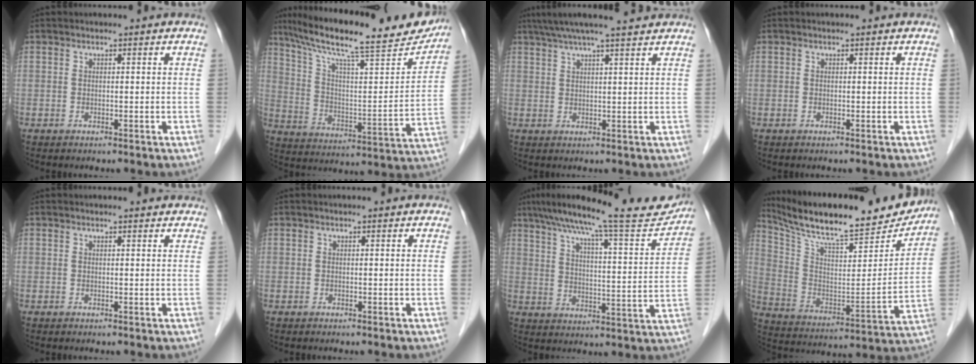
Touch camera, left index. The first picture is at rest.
{"total": 25.3, "force": [21.2, 3.5, 13.4], "torque": [-0.225, -0.011, 0.309]}
{"total": 10.4, "force": [8.9, -0.4, 5.4], "torque": [-0.087, 0.021, 0.119]}
{"total": 0.0}
{"total": 2.3, "force": [2.2, 0.3, 0.6], "torque": [-0.013, 0.004, 0.017]}
{"total": 0.0}
{"total": 20.4, "force": [17.7, 1.8, 10.0], "torque": [-0.161, -0.008, 0.245]}
{"total": 24.4, "force": [21.5, 4.3, 10.8], "torque": [-0.191, -0.023, 0.326]}